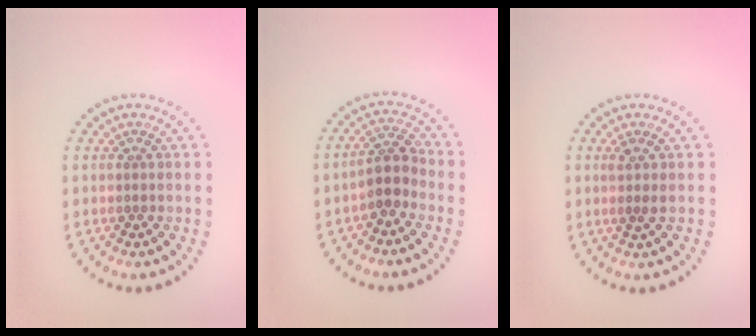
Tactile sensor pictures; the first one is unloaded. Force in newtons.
{"total": 2.7, "press": 2.3, "slide": 1.4}
{"total": 1.3, "press": 1.0, "slide": 0.7}